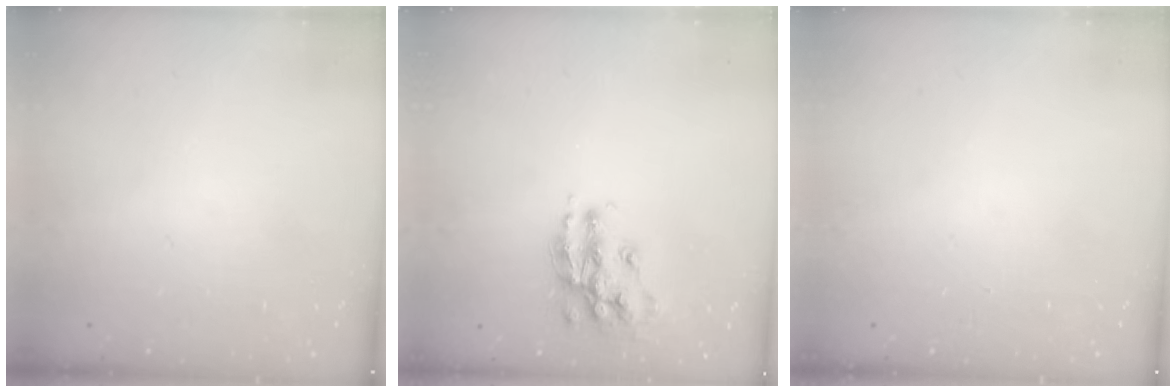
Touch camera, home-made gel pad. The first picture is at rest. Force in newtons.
{"total": 13.7, "press": 13.7, "slide": 0.9}
{"total": 0.0}